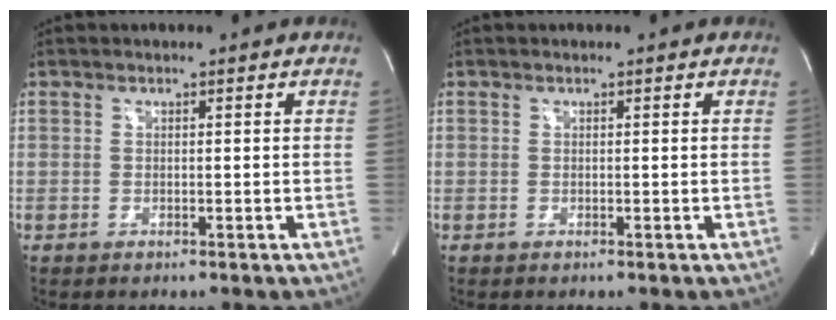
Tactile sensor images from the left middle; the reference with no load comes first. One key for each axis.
{"total": 0.0}